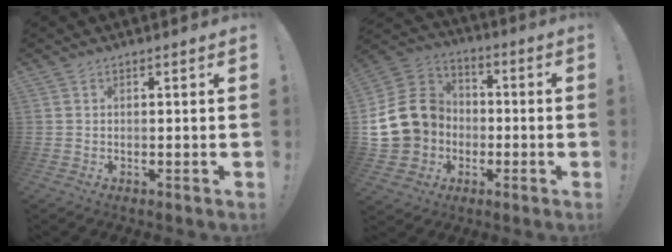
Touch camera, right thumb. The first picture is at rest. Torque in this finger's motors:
{"motor_torque": [0.91, 1.07, 0.41, -0.36, 0.05]}